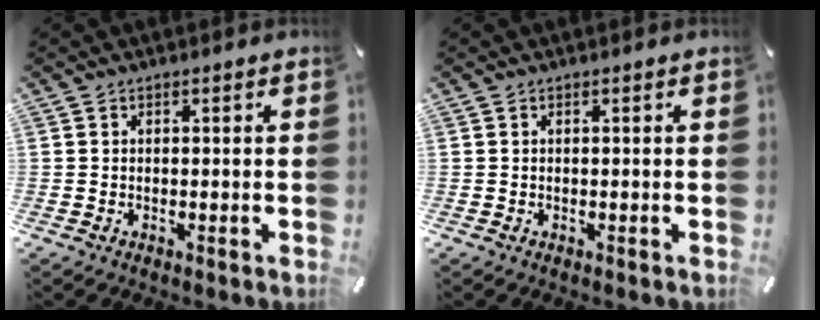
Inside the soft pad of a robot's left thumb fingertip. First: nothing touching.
{"total": 0.0}